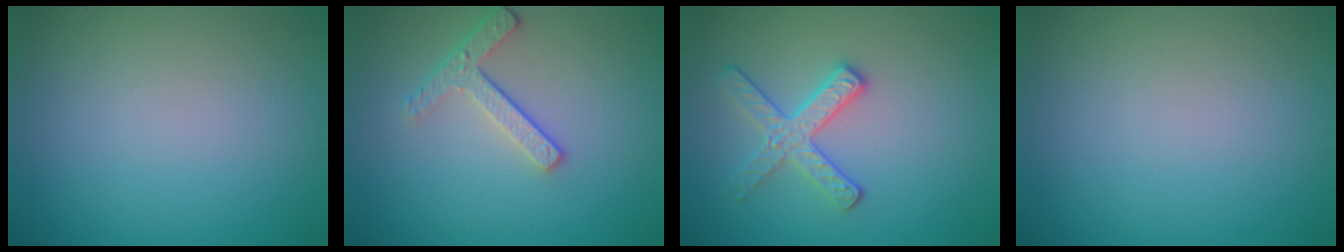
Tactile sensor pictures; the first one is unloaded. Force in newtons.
{"total": 2.6, "press": 2.2, "slide": 1.3}
{"total": 2.8, "press": 2.7, "slide": 0.6}
{"total": 0.0}